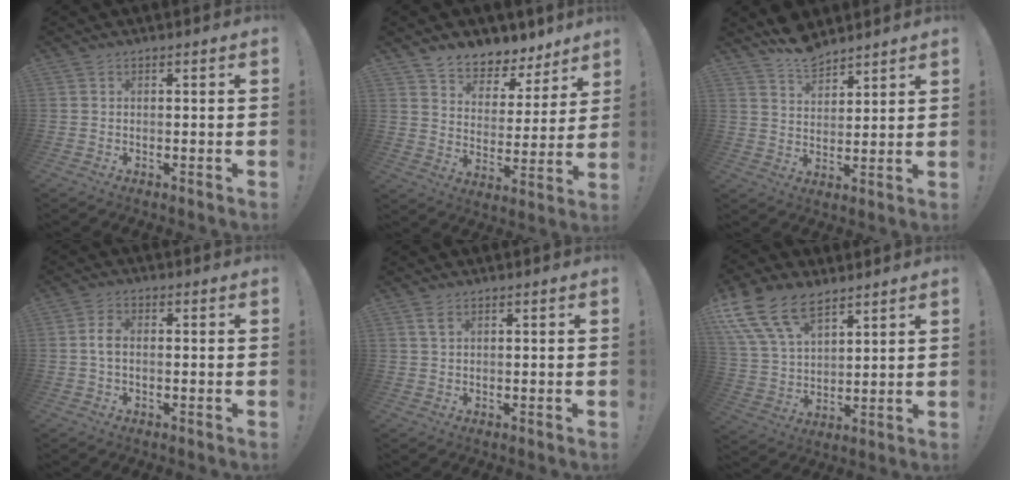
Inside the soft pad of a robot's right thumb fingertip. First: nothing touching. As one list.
[{"total": 7.1, "force": [5.9, 3.7, 1.4], "torque": [-0.026, -0.058, 0.113]}, {"total": 8.4, "force": [7.3, 3.4, 2.5], "torque": [-0.045, -0.049, 0.138]}, {"total": 3.7, "force": [-0.2, 1.9, 3.1], "torque": [-0.065, 0.009, -0.004]}, {"total": 2.4, "force": [1.3, 1.0, 1.8], "torque": [-0.031, -0.002, 0.023]}, {"total": 16.3, "force": [10.7, 9.0, 8.5], "torque": [-0.183, -0.055, 0.204]}]